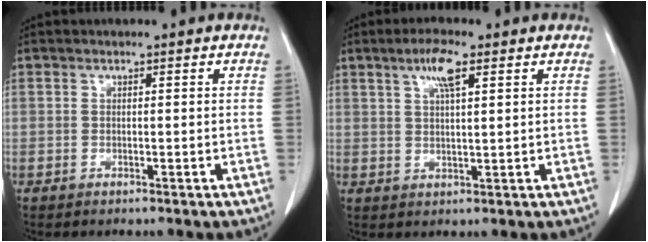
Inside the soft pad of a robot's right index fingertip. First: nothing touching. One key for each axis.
{"total": 5.3, "fx": 2.7, "fy": 1.2, "fz": 4.4, "tx": -0.087, "ty": 0.005, "tz": 0.049}